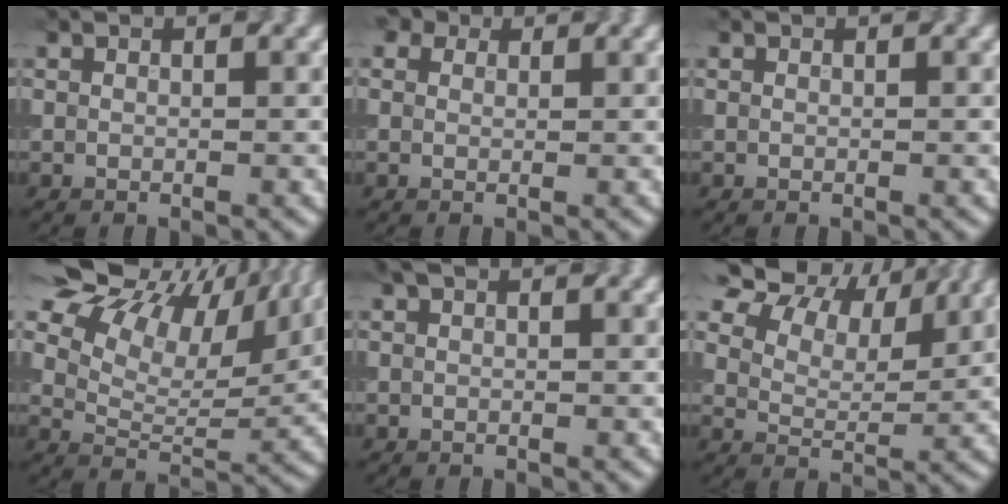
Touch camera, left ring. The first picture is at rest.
{"total": 2.9, "force": [1.8, 1.8, 1.4], "torque": [-0.026, 0.011, 0.008]}
{"total": 0.0}
{"total": 13.9, "force": [8.7, 6.7, 8.6], "torque": [-0.162, 0.045, 0.140]}
{"total": 1.0, "force": [0.5, 0.5, 0.6], "torque": [-0.010, 0.006, 0.004]}
{"total": 11.2, "force": [7.7, 5.6, 5.8], "torque": [-0.115, 0.018, 0.140]}